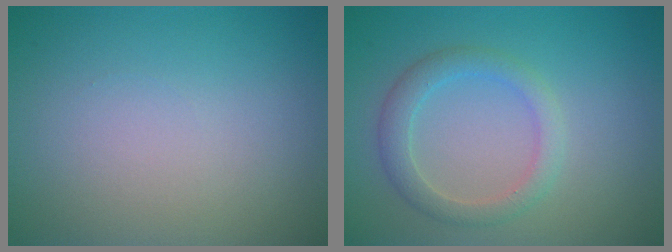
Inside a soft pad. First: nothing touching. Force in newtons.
{"total": 2.8, "press": 2.8, "slide": 0.1}